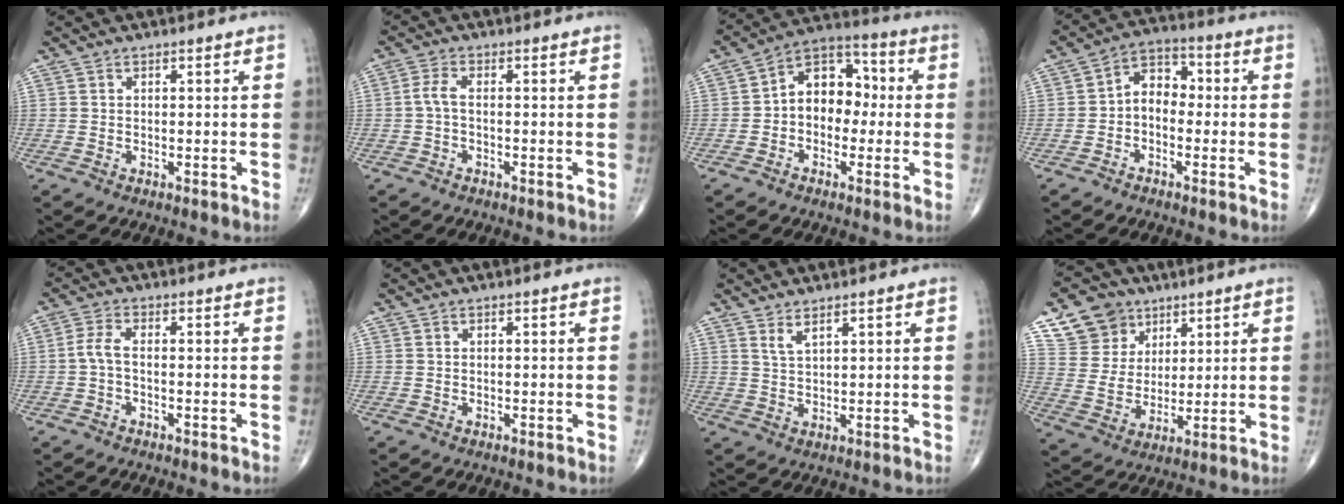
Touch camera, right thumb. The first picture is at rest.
{"total": 2.5, "force": [-0.4, 0.9, 2.3], "torque": [-0.053, 0.004, -0.013]}
{"total": 10.8, "force": [-0.4, 7.8, 7.4], "torque": [-0.077, 0.044, -0.023]}
{"total": 6.6, "force": [-1.0, 4.7, 4.5], "torque": [-0.048, 0.031, -0.035]}
{"total": 2.9, "force": [-0.7, 1.1, 2.6], "torque": [-0.061, 0.006, -0.019]}
{"total": 0.0}
{"total": 2.5, "force": [1.8, 0.5, 1.7], "torque": [-0.036, -0.016, 0.040]}
{"total": 11.3, "force": [6.6, 8.7, 3.0], "torque": [-0.027, -0.029, 0.131]}